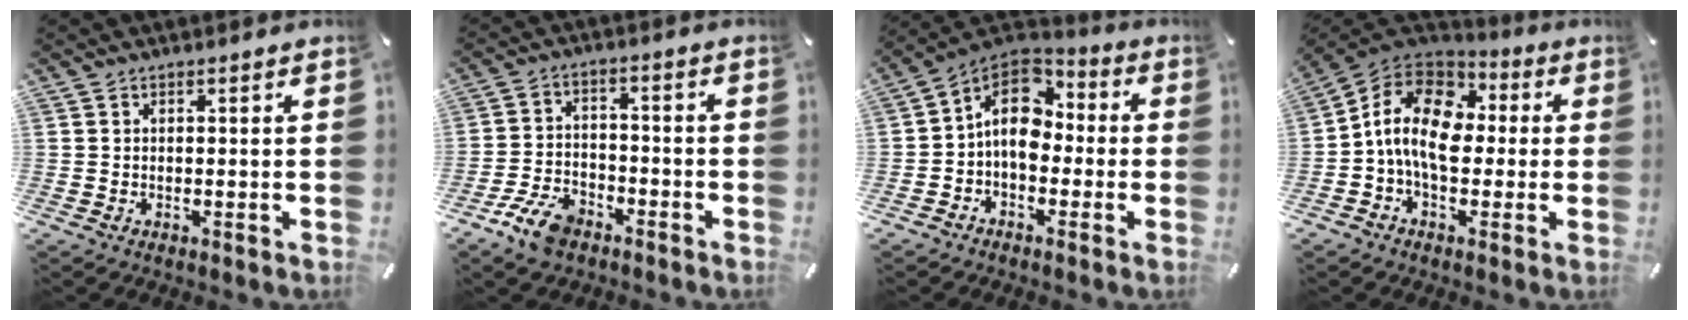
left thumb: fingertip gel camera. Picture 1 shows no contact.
{"total": 8.9, "force": [-5.7, 5.0, 4.7], "torque": [-0.096, 0.029, -0.105]}
{"total": 11.3, "force": [-0.3, 8.4, 7.6], "torque": [-0.141, 0.009, -0.007]}
{"total": 13.0, "force": [-1.3, 9.2, 9.1], "torque": [-0.187, 0.016, -0.029]}